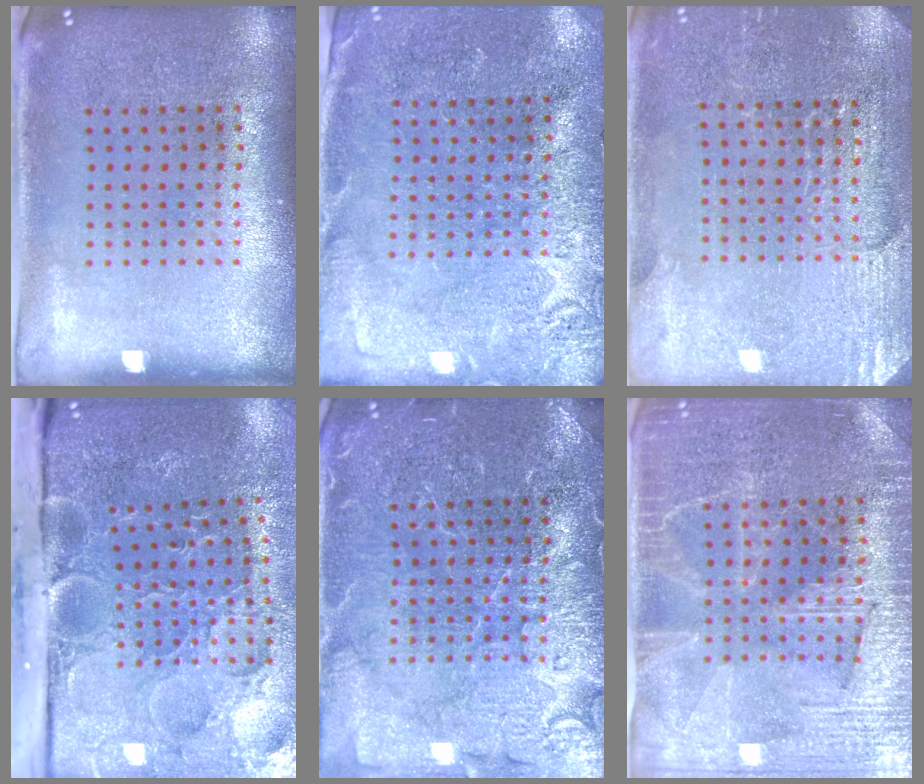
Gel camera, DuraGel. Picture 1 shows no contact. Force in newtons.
{"total": 2.7, "press": 2.7, "slide": 0.4}
{"total": 2.9, "press": 2.8, "slide": 0.3}
{"total": 5.1, "press": 4.1, "slide": 3.1}
{"total": 6.5, "press": 6.4, "slide": 1.0}
{"total": 3.9, "press": 3.6, "slide": 1.3}